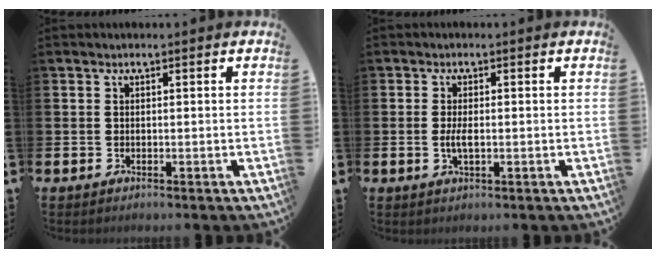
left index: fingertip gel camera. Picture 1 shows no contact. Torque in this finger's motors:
{"motor_torque": [0.52, 0.06, 0.08, 0.11]}